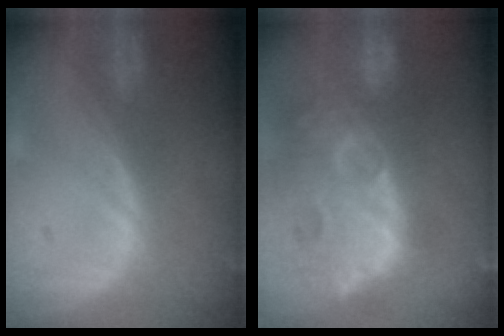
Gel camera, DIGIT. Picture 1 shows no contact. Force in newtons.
{"total": 14.0, "press": 12.4, "slide": 6.4}